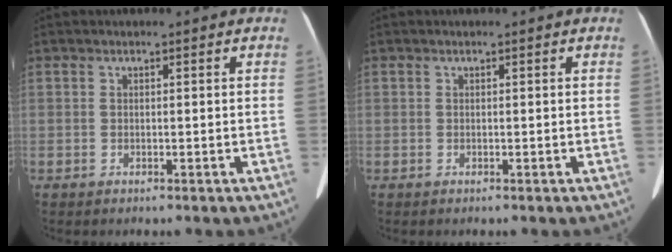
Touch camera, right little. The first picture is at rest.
{"total": 0.0}